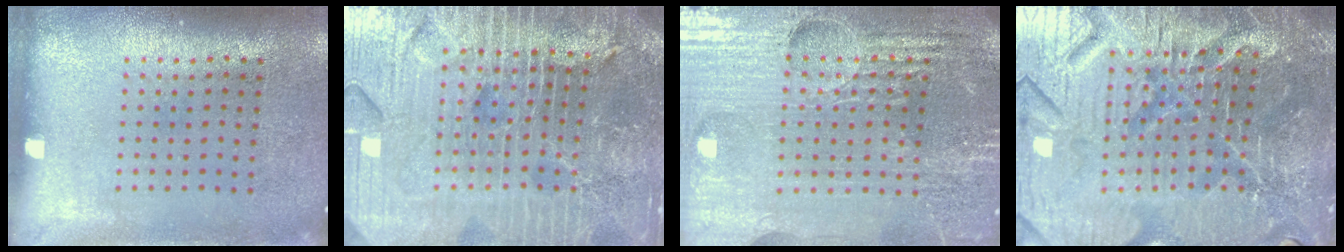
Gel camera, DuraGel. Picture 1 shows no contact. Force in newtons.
{"total": 6.3, "press": 5.6, "slide": 3.0}
{"total": 5.5, "press": 5.0, "slide": 2.3}
{"total": 6.8, "press": 6.1, "slide": 3.0}